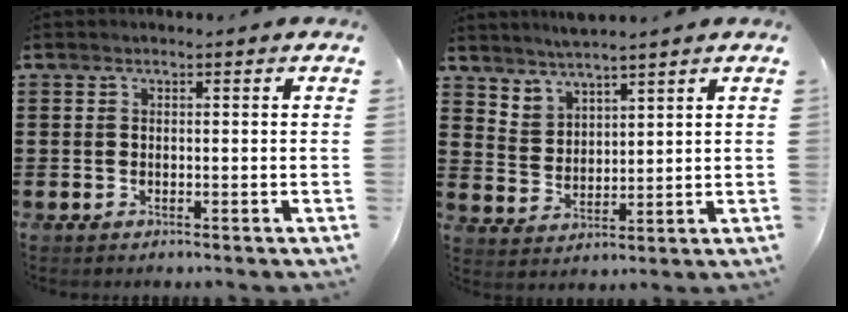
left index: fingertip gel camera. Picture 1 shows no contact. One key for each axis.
{"total": 3.9, "fx": 3.8, "fy": 0.6, "fz": -0.3, "tx": -0.006, "ty": -0.013, "tz": 0.073}